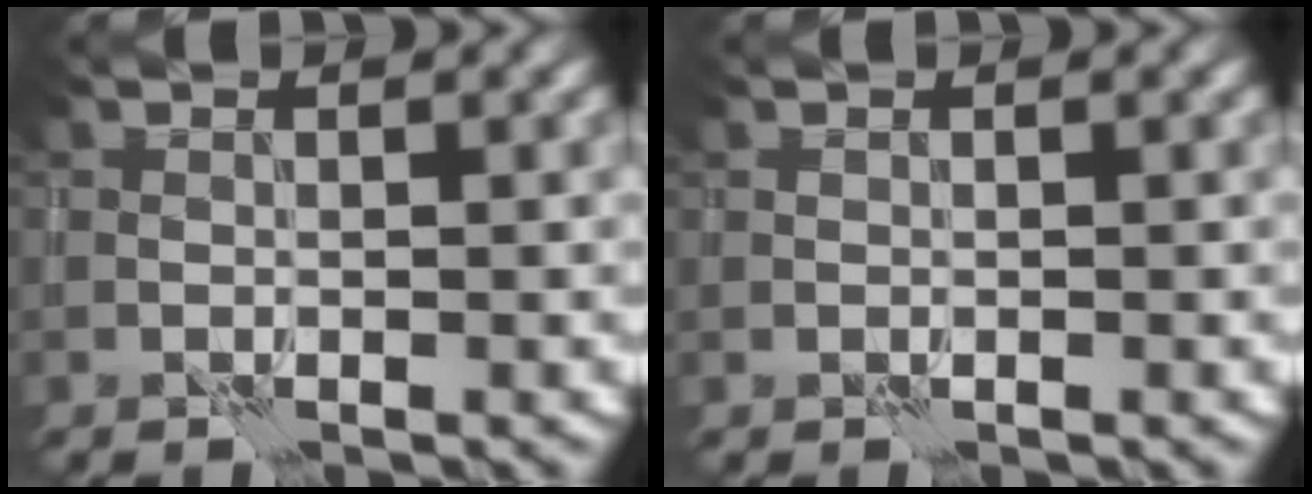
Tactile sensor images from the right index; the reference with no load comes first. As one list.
[{"total": 0.0}]